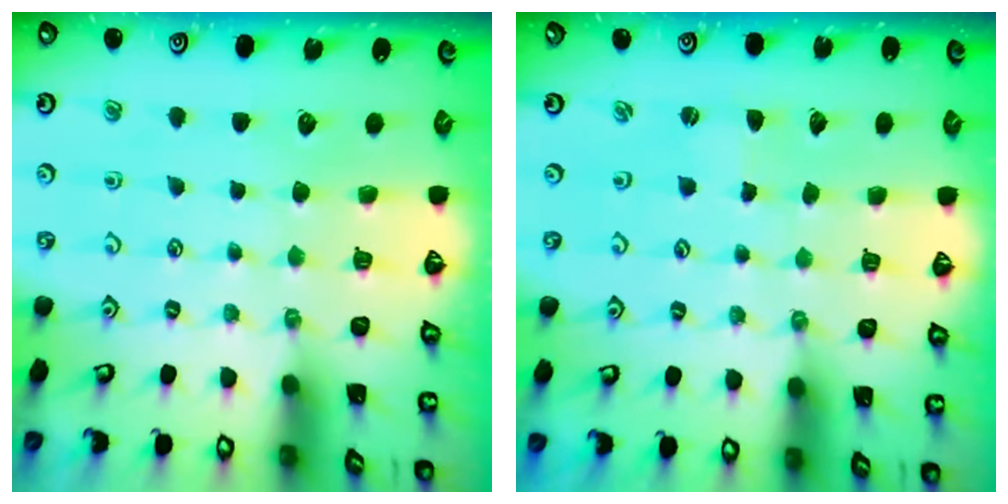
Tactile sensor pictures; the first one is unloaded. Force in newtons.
{"total": 0.5, "press": 0.5, "slide": 0.0}